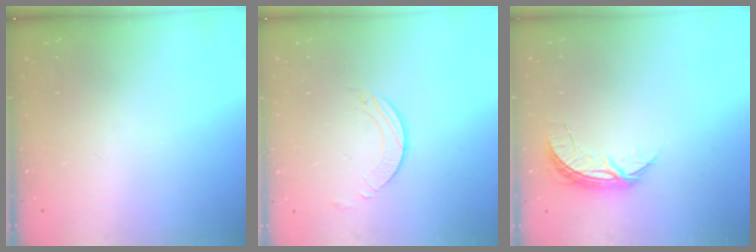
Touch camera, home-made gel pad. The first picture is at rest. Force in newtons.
{"total": 1.9, "press": 1.9, "slide": 0.1}
{"total": 6.2, "press": 6.2, "slide": 0.5}